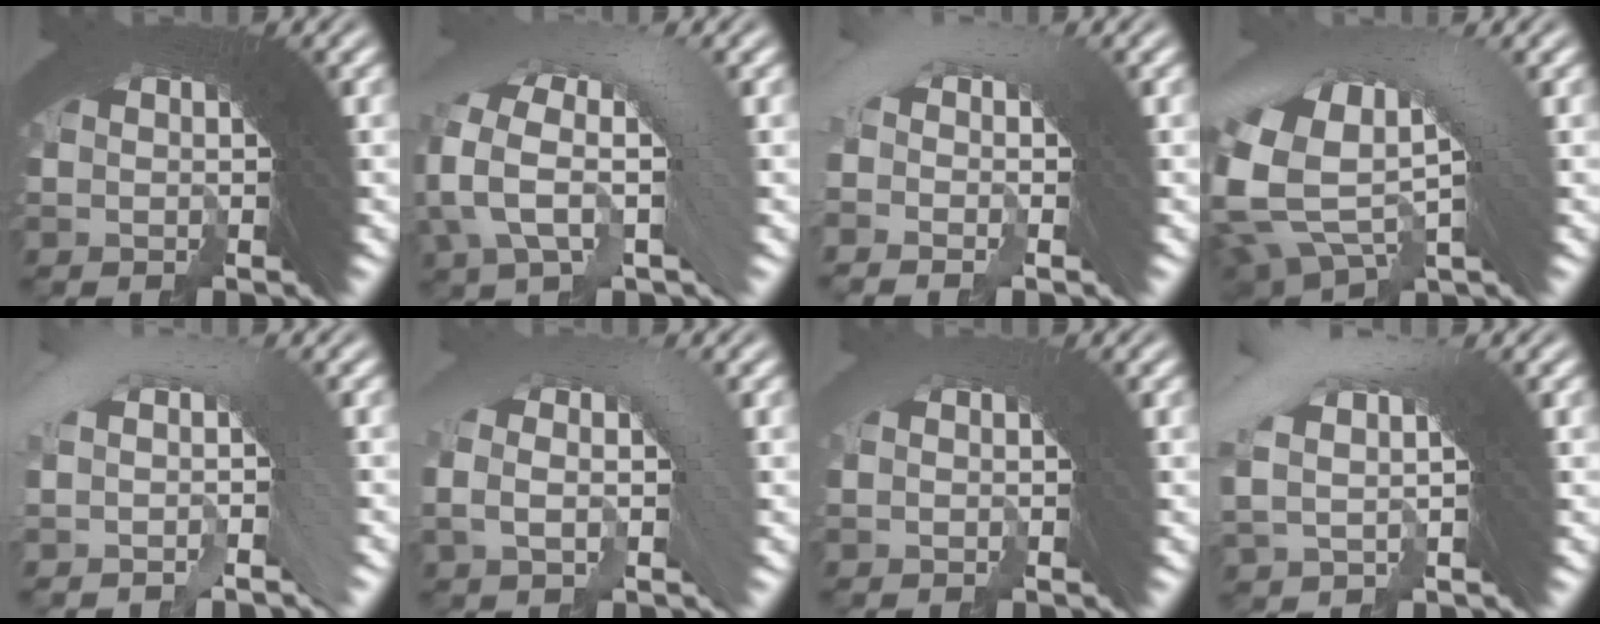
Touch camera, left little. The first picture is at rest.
{"total": 6.3, "force": [0.9, 3.9, 4.9], "torque": [-0.091, 0.028, 0.003]}
{"total": 1.7, "force": [-0.5, 0.9, 1.4], "torque": [-0.006, 0.034, -0.023]}
{"total": 7.4, "force": [0.5, 5.2, 5.3], "torque": [-0.118, -0.009, 0.019]}
{"total": 3.0, "force": [-0.3, 1.2, 2.7], "torque": [-0.034, 0.029, -0.012]}
{"total": 2.9, "force": [0.3, 1.4, 2.5], "torque": [-0.024, 0.020, -0.001]}
{"total": 1.0, "force": [-1.0, 0.0, -0.3], "torque": [0.022, 0.011, -0.019]}
{"total": 3.7, "force": [1.7, 1.8, 2.7], "torque": [-0.045, 0.036, 0.020]}